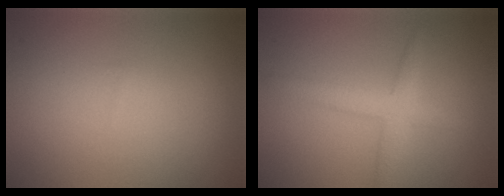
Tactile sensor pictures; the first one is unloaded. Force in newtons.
{"total": 2.8, "press": 2.7, "slide": 0.2}